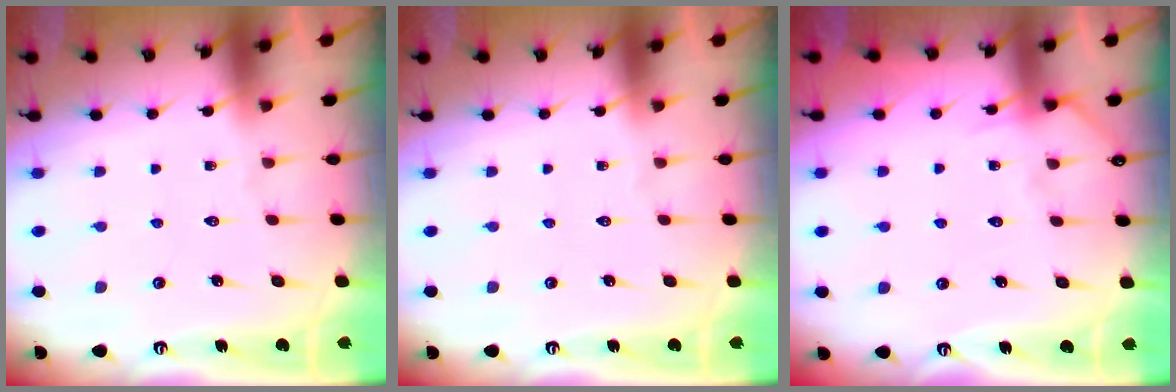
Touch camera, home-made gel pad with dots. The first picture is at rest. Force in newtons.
{"total": 0.0}
{"total": 4.4, "press": 4.3, "slide": 0.6}